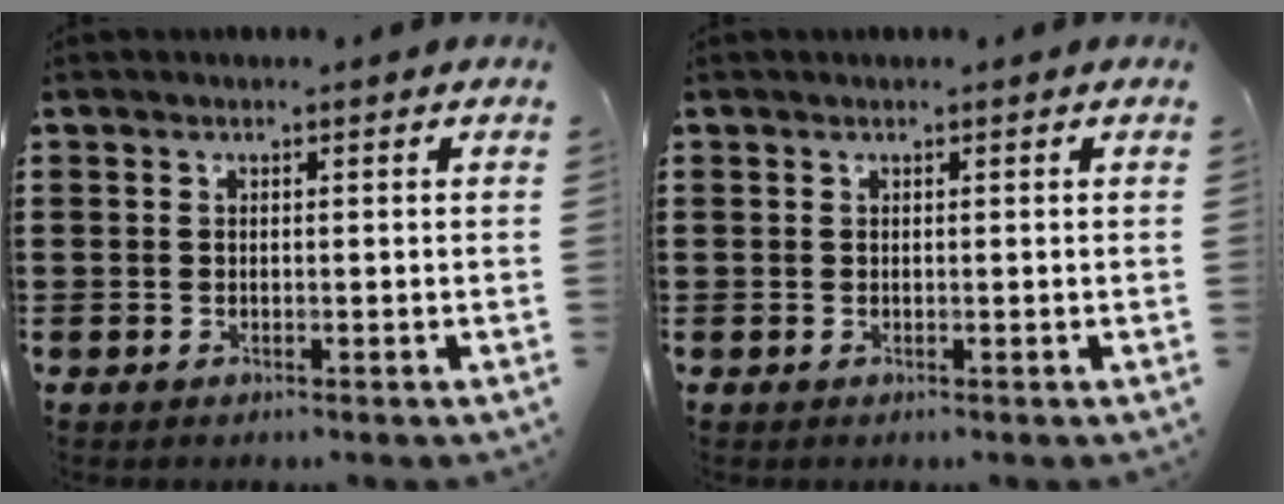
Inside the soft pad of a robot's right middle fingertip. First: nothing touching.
{"total": 0.0}